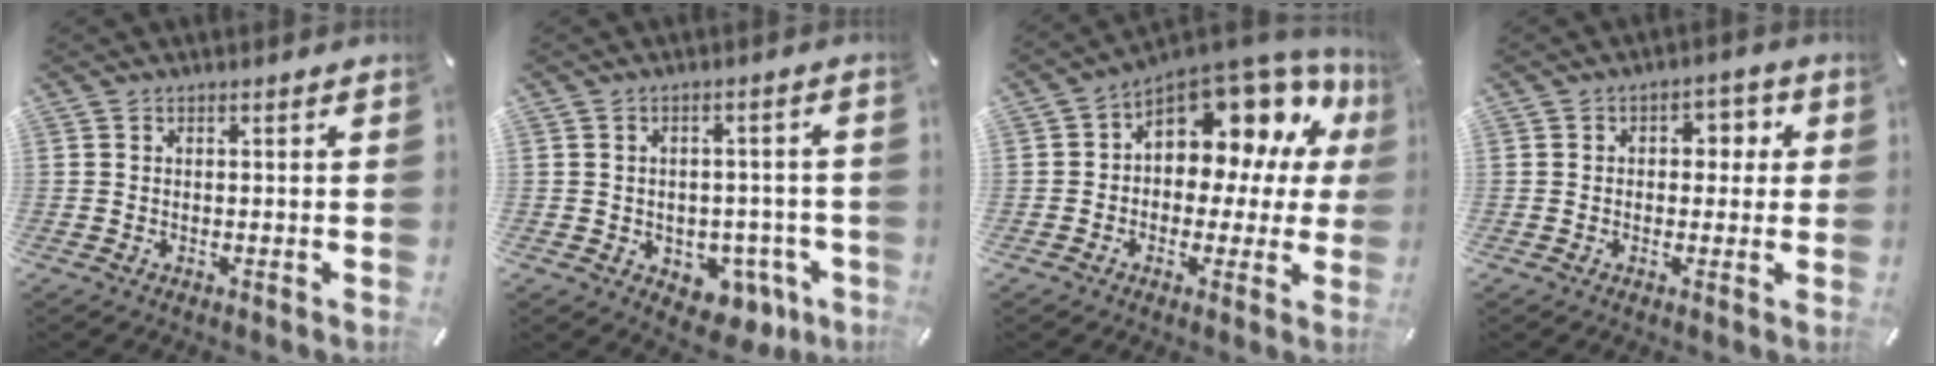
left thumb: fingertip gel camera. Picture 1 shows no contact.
{"total": 6.3, "force": [-1.6, 5.3, 3.1], "torque": [-0.027, 0.004, -0.025]}
{"total": 15.8, "force": [8.1, 9.5, 9.8], "torque": [-0.128, -0.071, 0.136]}
{"total": 4.3, "force": [-0.1, 3.4, 2.6], "torque": [-0.024, 0.003, -0.015]}